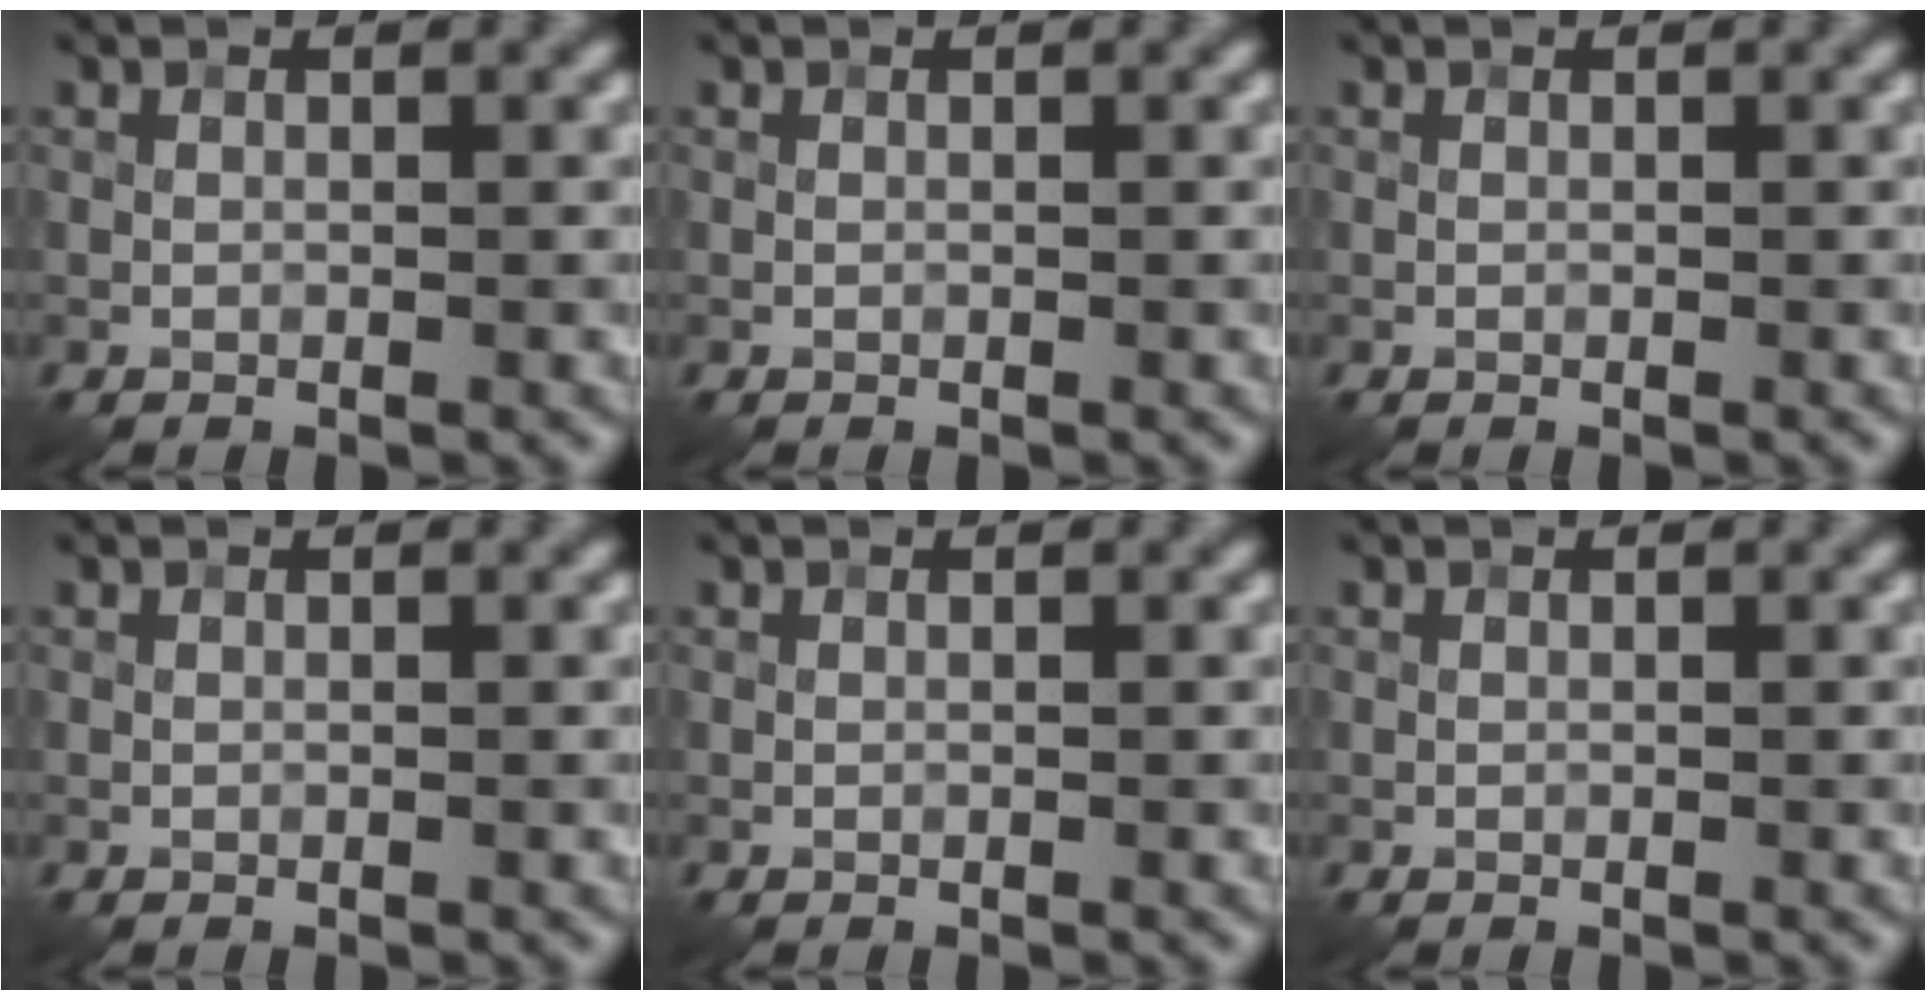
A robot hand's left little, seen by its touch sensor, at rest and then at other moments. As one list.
[{"total": 0.0}, {"total": 0.0}, {"total": 0.0}, {"total": 0.0}, {"total": 0.0}]